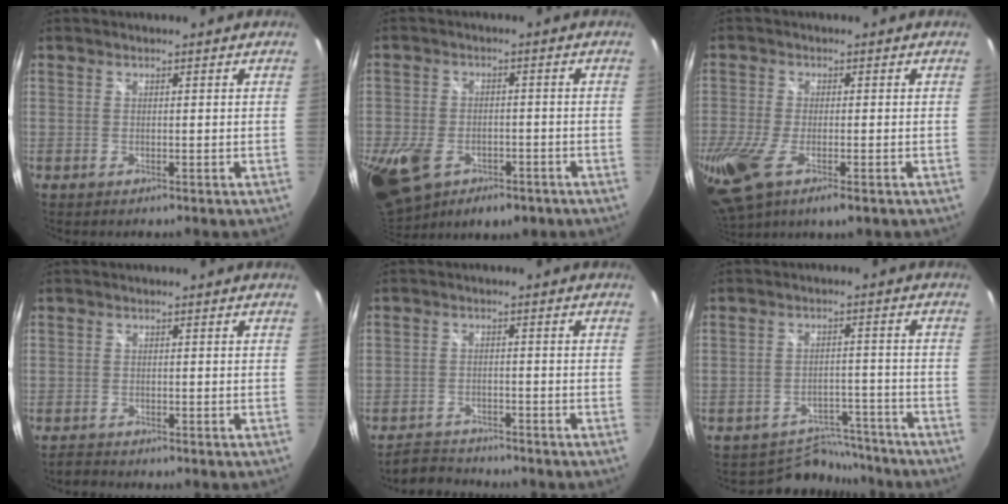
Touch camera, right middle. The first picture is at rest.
{"total": 18.7, "force": [-8.3, 12.1, 11.5], "torque": [-0.295, -0.035, -0.123]}
{"total": 15.7, "force": [-6.8, 6.5, 12.6], "torque": [-0.287, -0.062, -0.117]}
{"total": 1.5, "force": [-1.5, 0.3, -0.1], "torque": [-0.007, -0.001, -0.032]}
{"total": 4.9, "force": [-4.7, 1.3, 0.1], "torque": [-0.025, 0.007, -0.083]}
{"total": 8.5, "force": [-8.0, 2.9, -0.7], "torque": [0.005, 0.023, -0.116]}